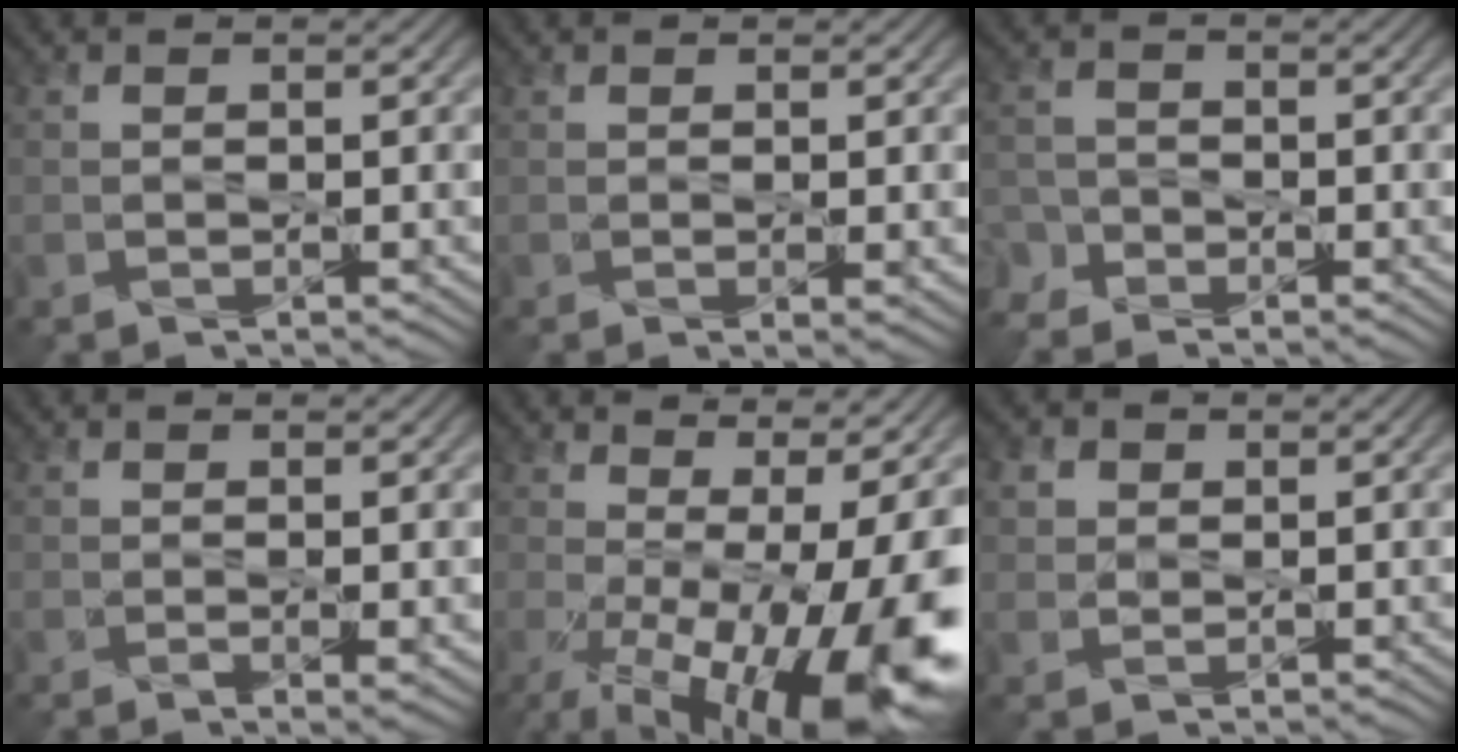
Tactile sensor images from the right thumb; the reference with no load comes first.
{"total": 1.4, "force": [0.1, 0.2, 1.3], "torque": [-0.024, -0.002, 0.003]}
{"total": 3.3, "force": [-2.8, 1.6, 0.8], "torque": [-0.020, -0.008, -0.069]}
{"total": 1.6, "force": [0.0, 0.3, 1.6], "torque": [-0.031, -0.006, 0.003]}
{"total": 19.1, "force": [-3.9, 8.0, 16.8], "torque": [-0.238, -0.041, -0.027]}
{"total": 3.1, "force": [1.5, 2.5, 0.9], "torque": [-0.033, 0.001, 0.030]}